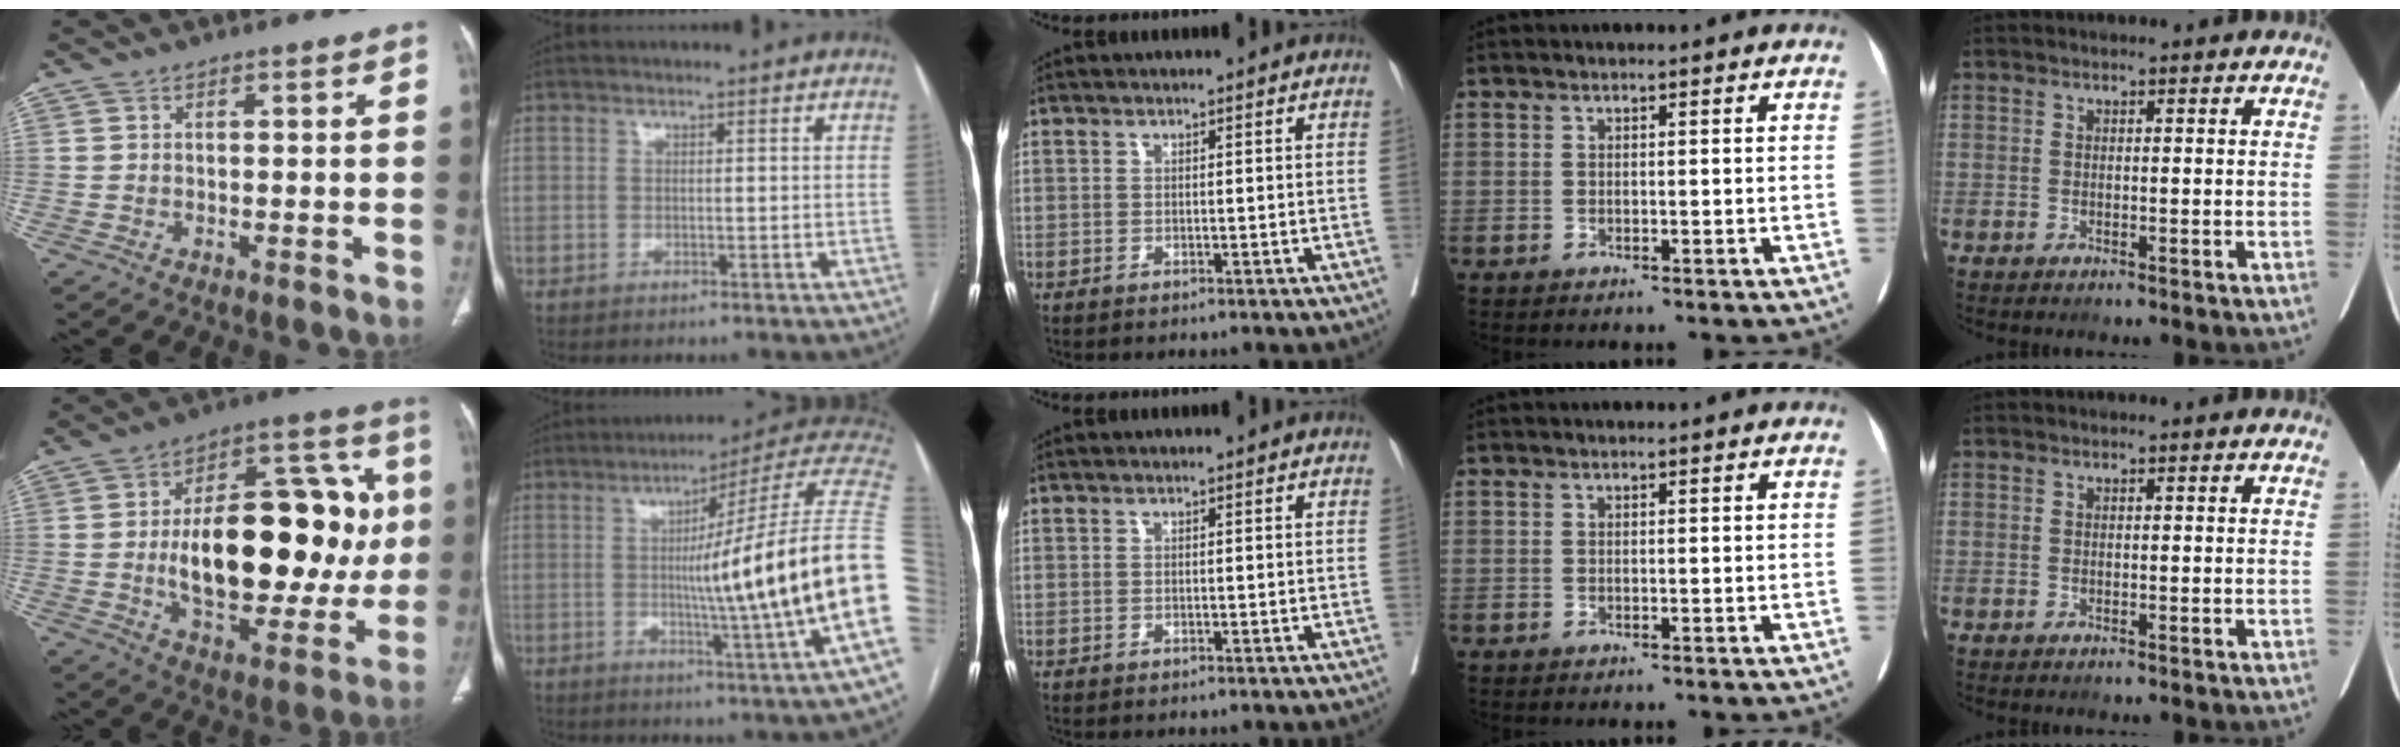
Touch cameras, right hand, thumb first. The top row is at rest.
{"thumb": {"total": 29.0, "force": [0.4, 14.8, 25.0], "torque": [-0.340, 0.011, 0.015]}, "index": {"total": 25.2, "force": [-0.6, -2.3, 25.1], "torque": [-0.233, 0.004, -0.033]}}